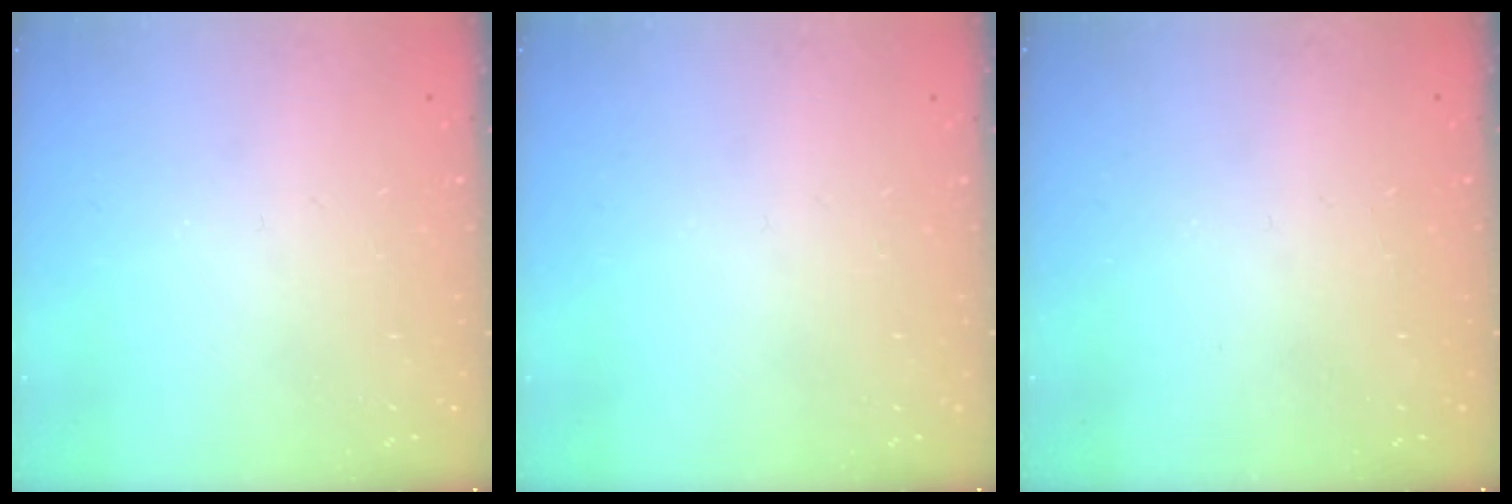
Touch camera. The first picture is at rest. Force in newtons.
{"total": 0.0}
{"total": 0.0}